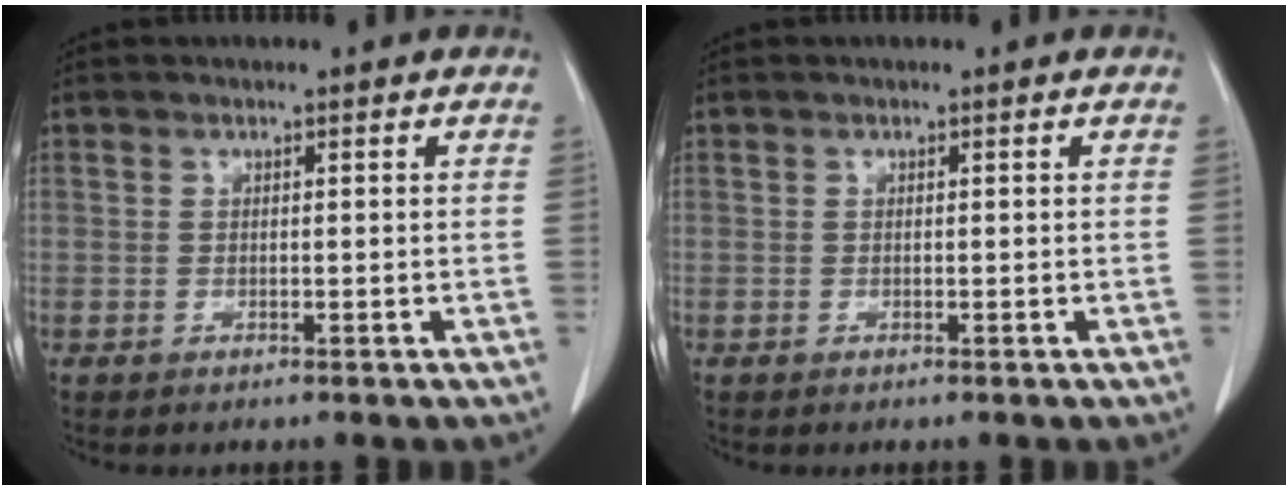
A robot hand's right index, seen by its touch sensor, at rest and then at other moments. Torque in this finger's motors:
{"motor_torque": [0.00, 0.00, 0.03, 0.00]}